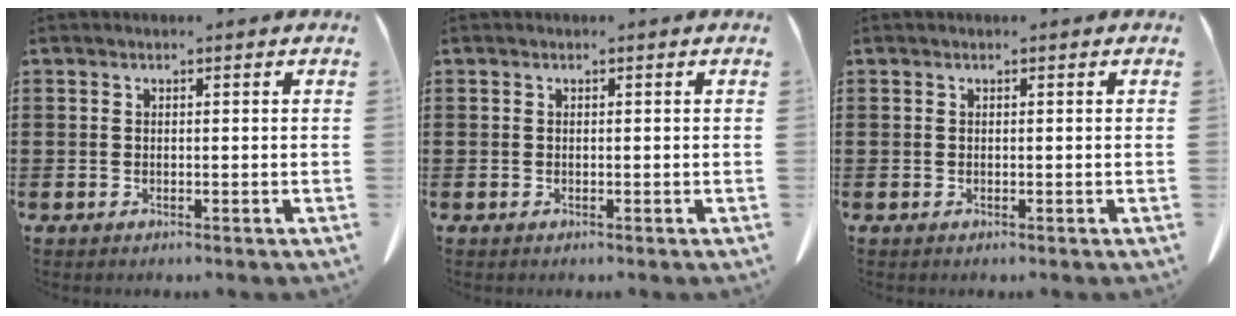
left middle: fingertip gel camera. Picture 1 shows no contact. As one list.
[{"total": 0.0}, {"total": 0.0}]